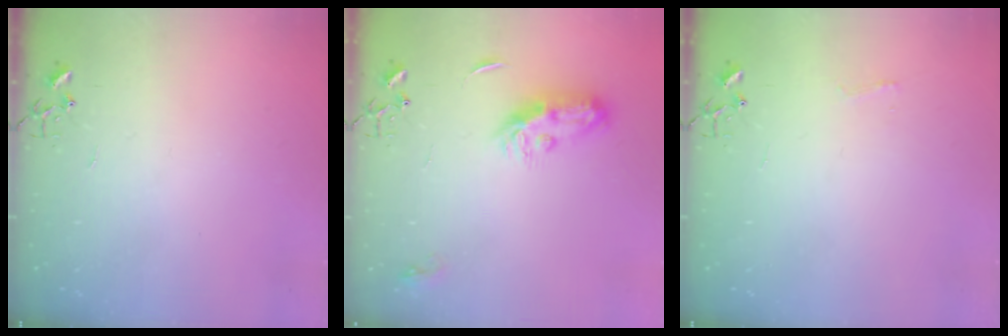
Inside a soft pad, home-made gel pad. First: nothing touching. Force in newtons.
{"total": 8.7, "press": 8.7, "slide": 0.4}
{"total": 3.7, "press": 3.6, "slide": 0.5}